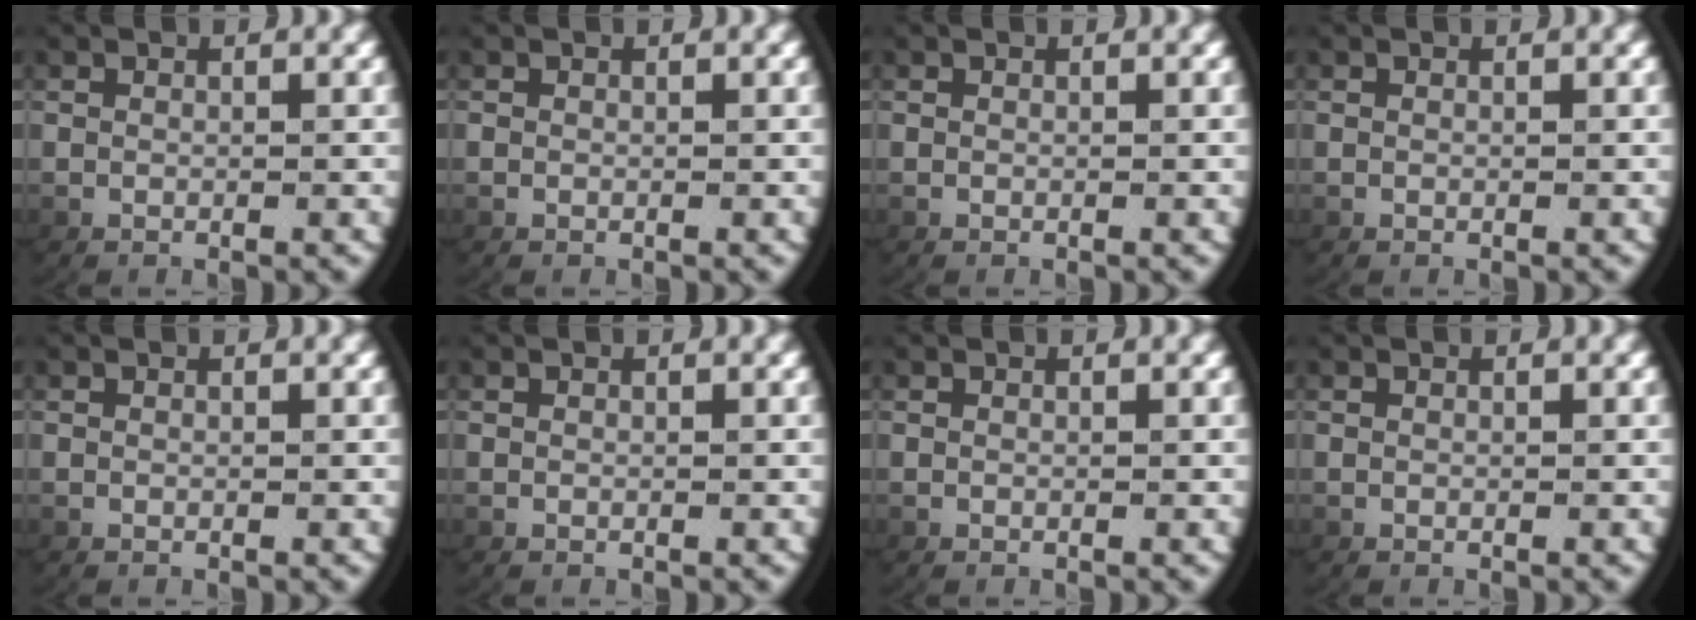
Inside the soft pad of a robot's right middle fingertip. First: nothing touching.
{"total": 0.0}
{"total": 0.0}
{"total": 0.0}
{"total": 0.0}
{"total": 0.0}
{"total": 0.0}
{"total": 0.0}